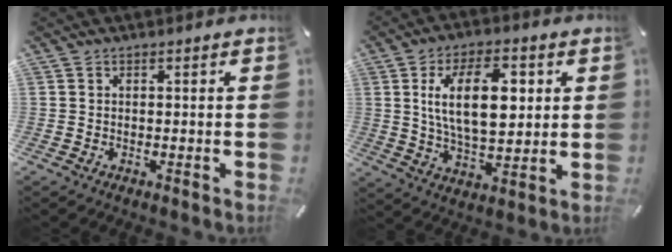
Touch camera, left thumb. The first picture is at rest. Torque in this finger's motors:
{"motor_torque": [1.68, 1.61, 1.45, -1.27, 0.58]}